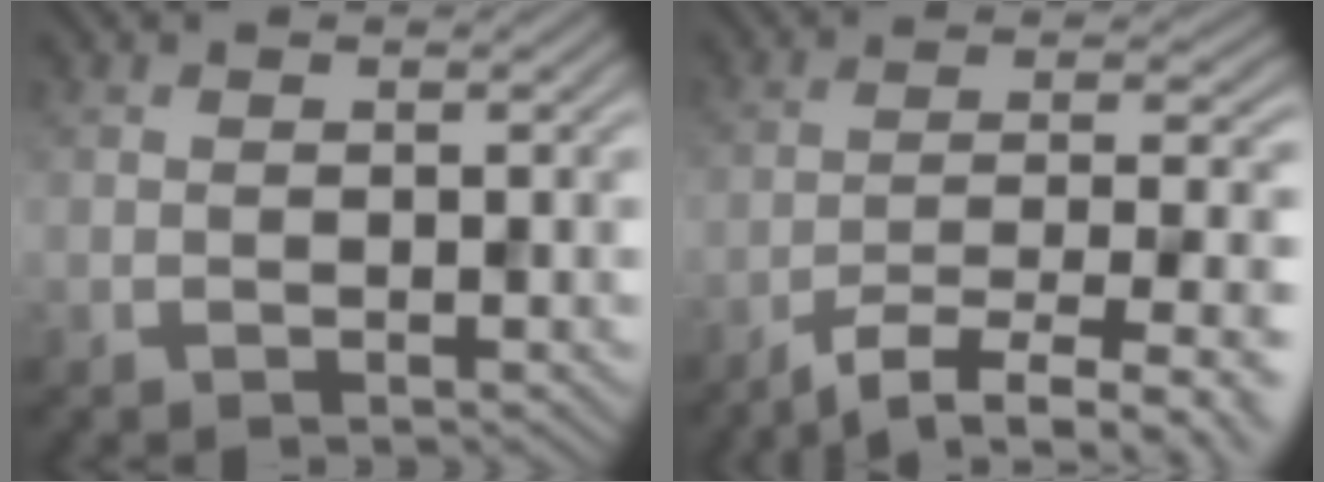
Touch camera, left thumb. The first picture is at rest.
{"total": 11.3, "force": [-7.9, 2.8, 7.6], "torque": [-0.125, -0.002, -0.119]}